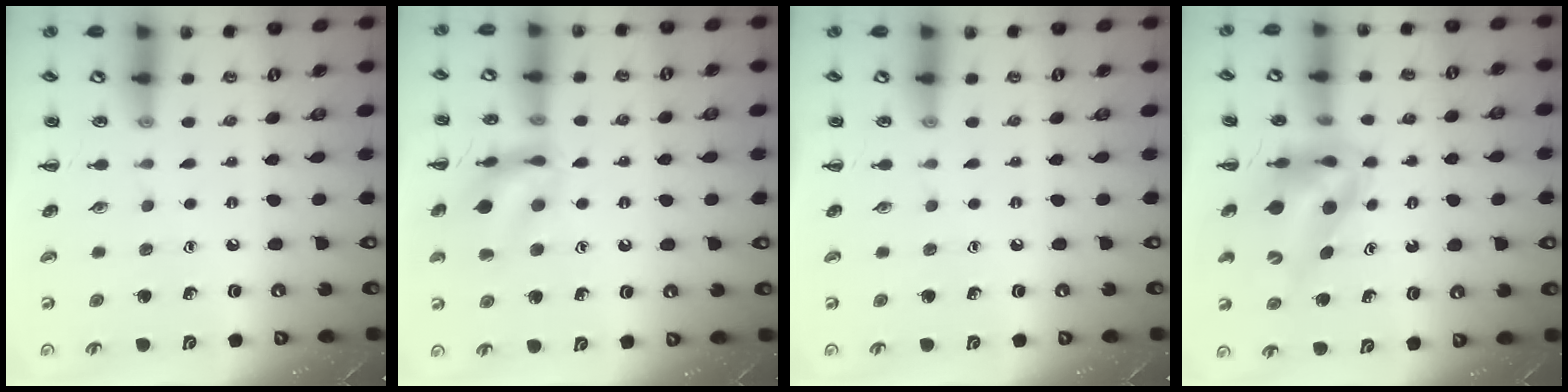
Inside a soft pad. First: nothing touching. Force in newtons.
{"total": 14.2, "press": 14.1, "slide": 1.4}
{"total": 0.0}
{"total": 9.8, "press": 9.3, "slide": 3.0}